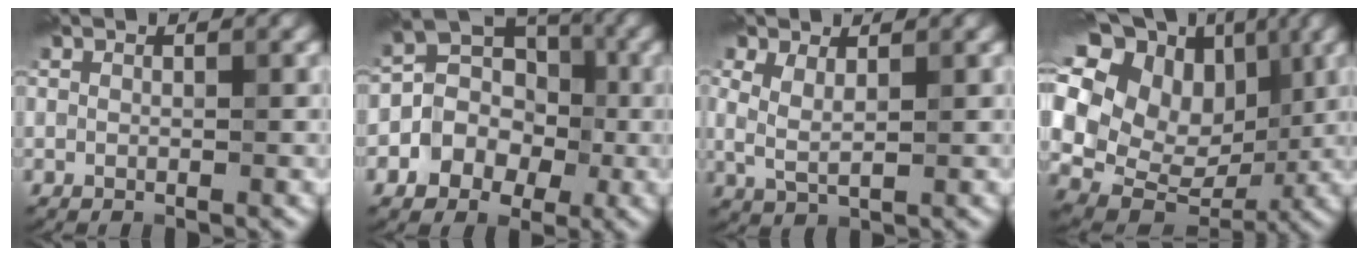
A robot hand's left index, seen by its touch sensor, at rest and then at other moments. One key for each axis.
{"total": 5.2, "fx": -1.4, "fy": 4.4, "fz": 2.5, "tx": -0.031, "ty": 0.007, "tz": -0.038}
{"total": 2.6, "fx": 1.1, "fy": 1.2, "fz": 2.0, "tx": -0.051, "ty": 0.006, "tz": 0.024}
{"total": 13.5, "fx": 4.6, "fy": 10.0, "fz": 7.9, "tx": -0.177, "ty": 0.039, "tz": 0.088}